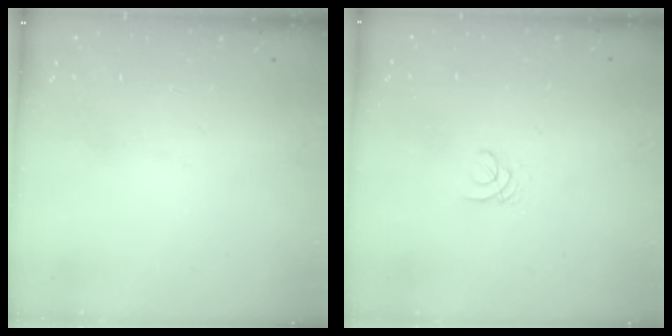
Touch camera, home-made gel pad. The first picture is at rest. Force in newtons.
{"total": 1.0, "press": 1.0, "slide": 0.1}